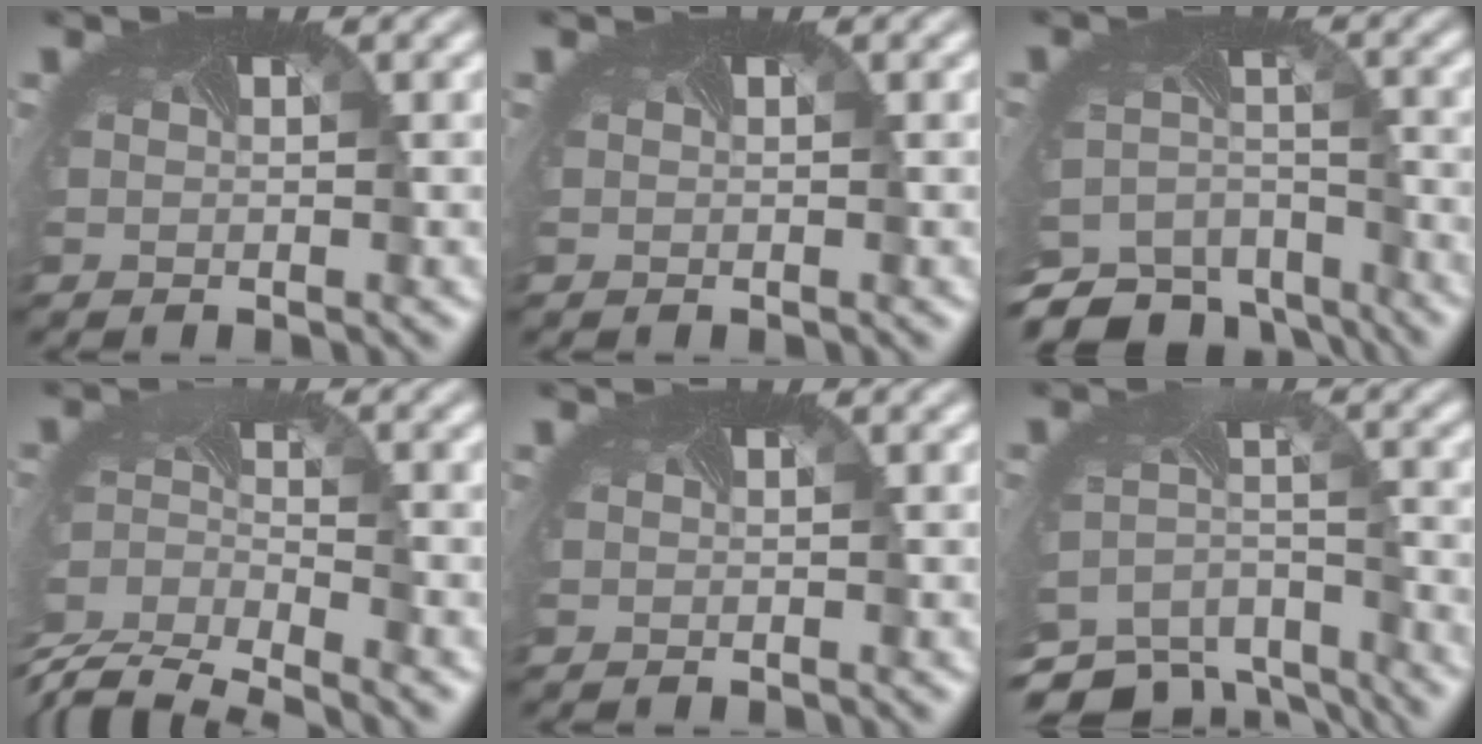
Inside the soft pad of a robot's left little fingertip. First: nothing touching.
{"total": 0.0}
{"total": 8.2, "force": [-7.2, 3.4, 1.7], "torque": [-0.041, -0.019, -0.110]}
{"total": 7.1, "force": [-6.4, 1.7, 2.5], "torque": [-0.063, -0.021, -0.123]}
{"total": 0.0}
{"total": 7.9, "force": [-7.2, 2.6, 2.0], "torque": [-0.052, -0.024, -0.108]}